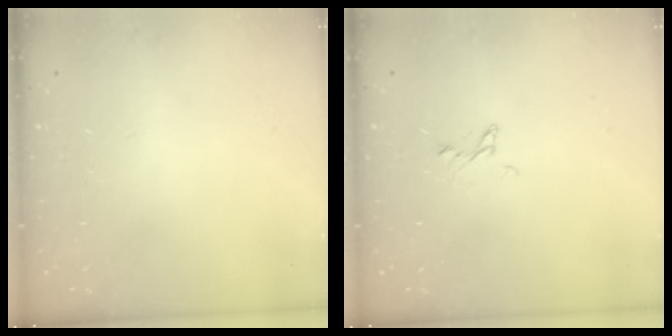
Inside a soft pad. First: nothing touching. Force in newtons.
{"total": 3.5, "press": 3.5, "slide": 0.4}